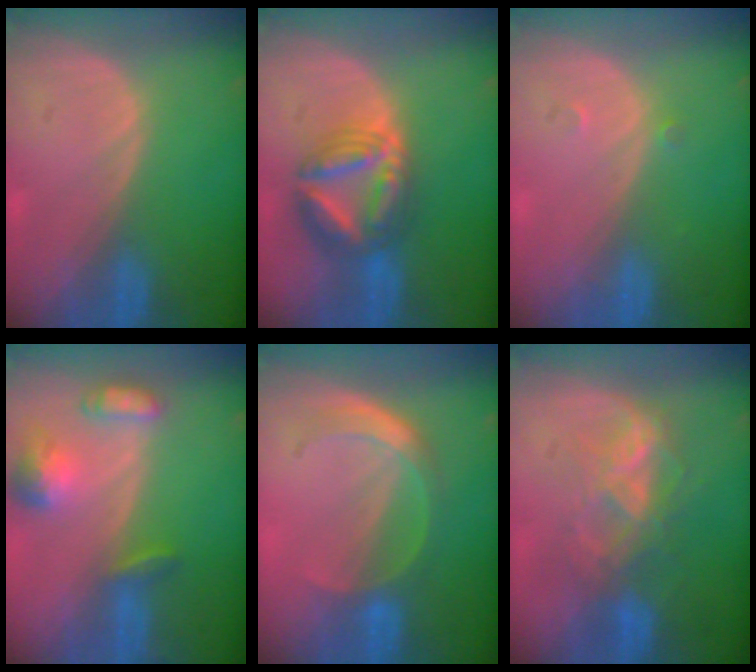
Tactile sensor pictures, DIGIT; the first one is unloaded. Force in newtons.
{"total": 8.1, "press": 8.1, "slide": 0.8}
{"total": 0.9, "press": 0.7, "slide": 0.5}
{"total": 6.8, "press": 6.4, "slide": 2.4}
{"total": 5.6, "press": 5.1, "slide": 2.3}
{"total": 6.7, "press": 6.5, "slide": 1.5}